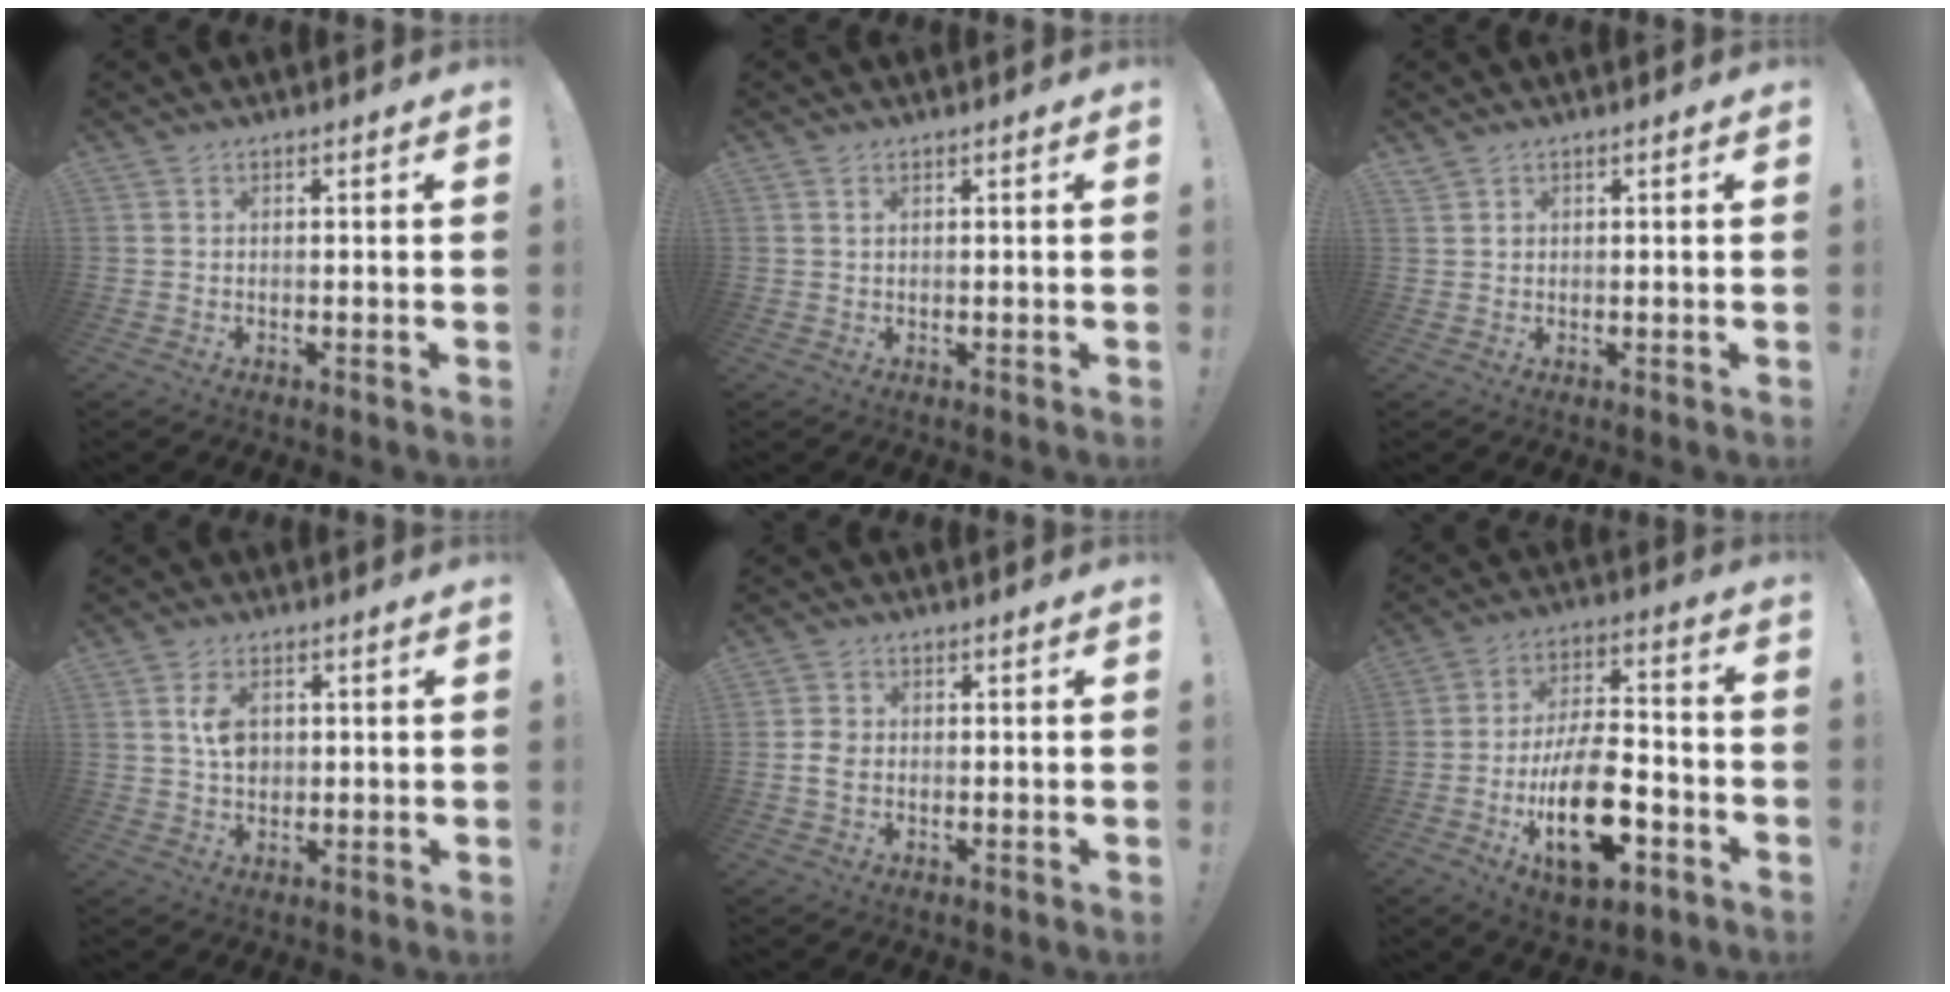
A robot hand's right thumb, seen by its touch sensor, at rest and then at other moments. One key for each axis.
{"total": 0.8, "fx": 0.4, "fy": 0.3, "fz": 0.7, "tx": -0.019, "ty": 0.003, "tz": 0.009}
{"total": 0.9, "fx": 0.7, "fy": 0.5, "fz": 0.2, "tx": 0.003, "ty": -0.003, "tz": 0.011}
{"total": 6.0, "fx": 1.0, "fy": 4.2, "fz": 4.1, "tx": -0.064, "ty": 0.004, "tz": 0.019}
{"total": 3.8, "fx": -0.6, "fy": 2.8, "fz": 2.5, "tx": -0.043, "ty": 0.006, "tz": -0.011}
{"total": 21.3, "fx": -7.9, "fy": 10.3, "fz": 17.0, "tx": -0.286, "ty": 0.044, "tz": -0.122}